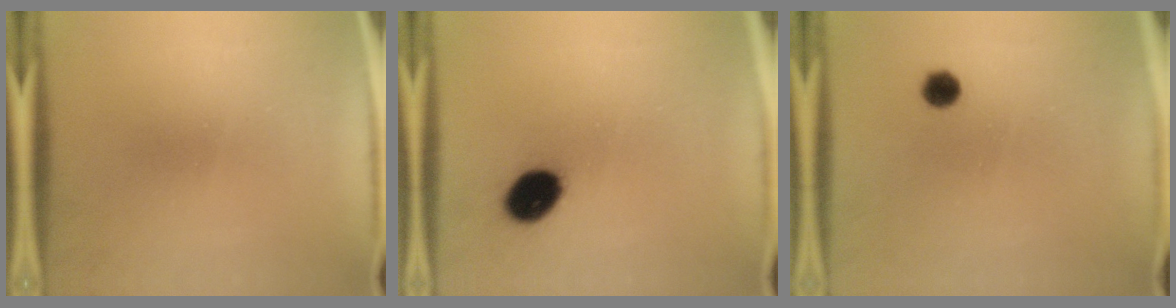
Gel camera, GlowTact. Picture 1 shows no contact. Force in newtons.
{"total": 8.6}
{"total": 2.5}